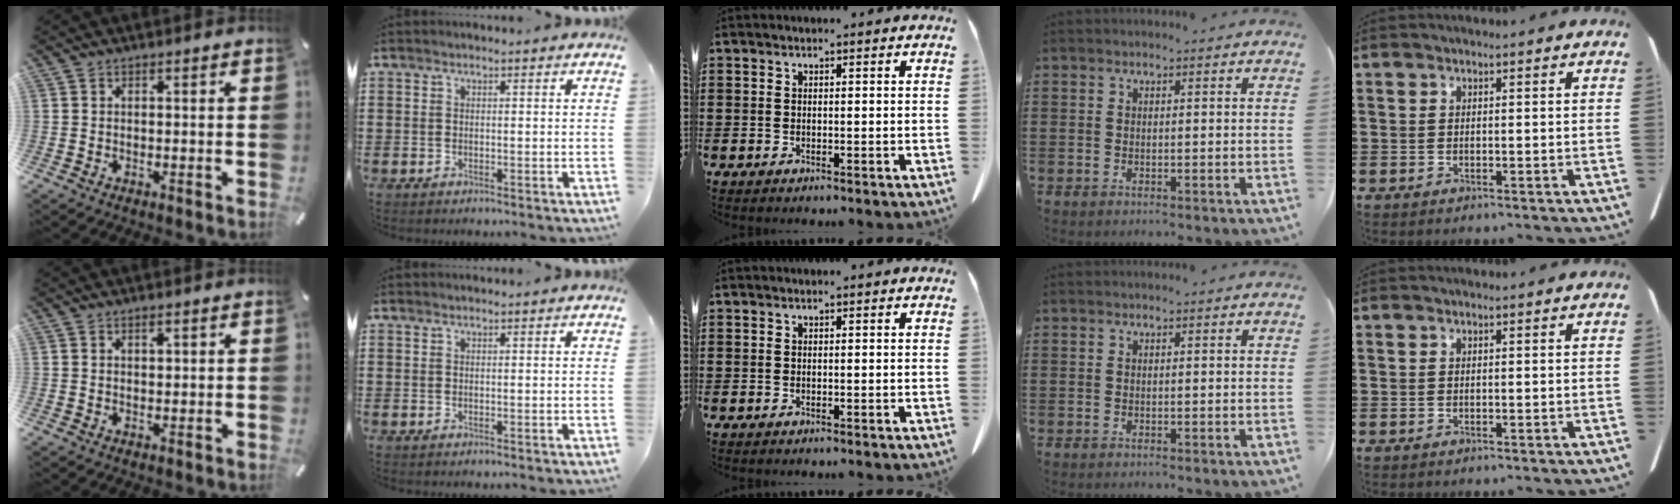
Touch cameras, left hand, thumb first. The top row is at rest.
{"thumb": {"total": 1.2, "force": [0.6, 0.6, 0.8], "torque": [-0.017, 0.002, 0.010]}}